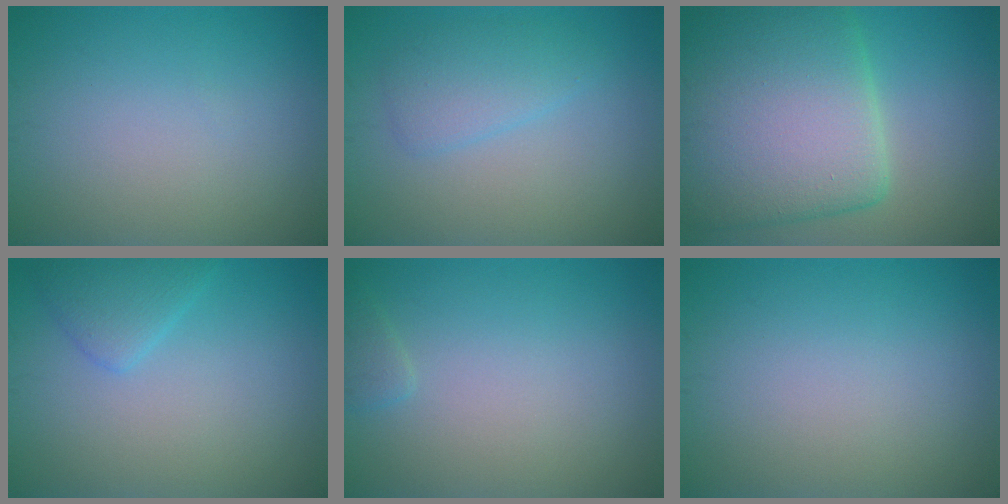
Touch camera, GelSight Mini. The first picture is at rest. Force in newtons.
{"total": 2.6, "press": 2.6, "slide": 0.1}
{"total": 12.6, "press": 12.6, "slide": 0.9}
{"total": 2.3, "press": 2.3, "slide": 0.1}
{"total": 0.9, "press": 0.9, "slide": 0.1}
{"total": 0.0}